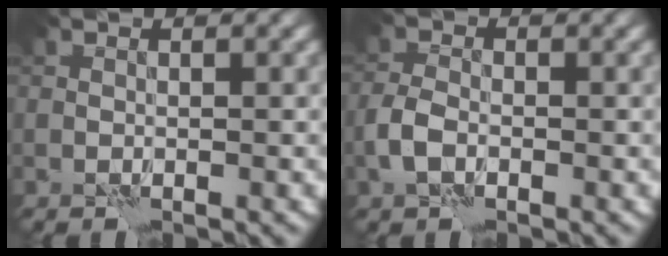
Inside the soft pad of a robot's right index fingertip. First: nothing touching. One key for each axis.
{"total": 2.5, "fx": -1.1, "fy": 1.5, "fz": 1.7, "tx": -0.037, "ty": 0.004, "tz": -0.030}